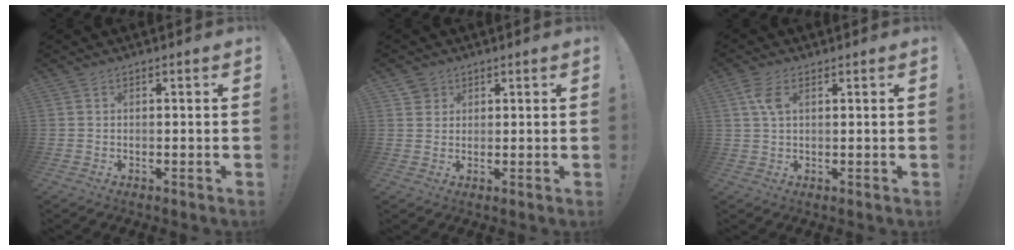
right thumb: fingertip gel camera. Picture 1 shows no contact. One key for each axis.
{"total": 3.1, "fx": 1.8, "fy": 2.4, "fz": 0.3, "tx": 0.001, "ty": -0.008, "tz": 0.033}
{"total": 5.3, "fx": 2.0, "fy": 2.8, "fz": 4.0, "tx": -0.080, "ty": -0.002, "tz": 0.036}